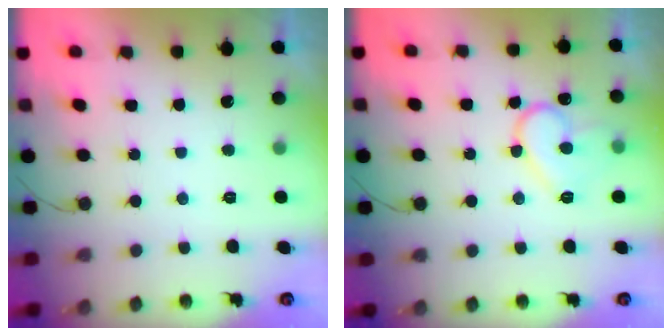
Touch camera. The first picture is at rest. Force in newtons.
{"total": 12.7, "press": 12.7, "slide": 0.8}